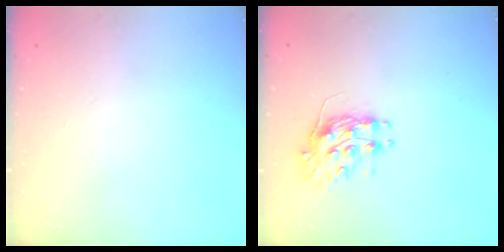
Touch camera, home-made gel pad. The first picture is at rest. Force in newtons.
{"total": 9.2, "press": 9.2, "slide": 0.5}